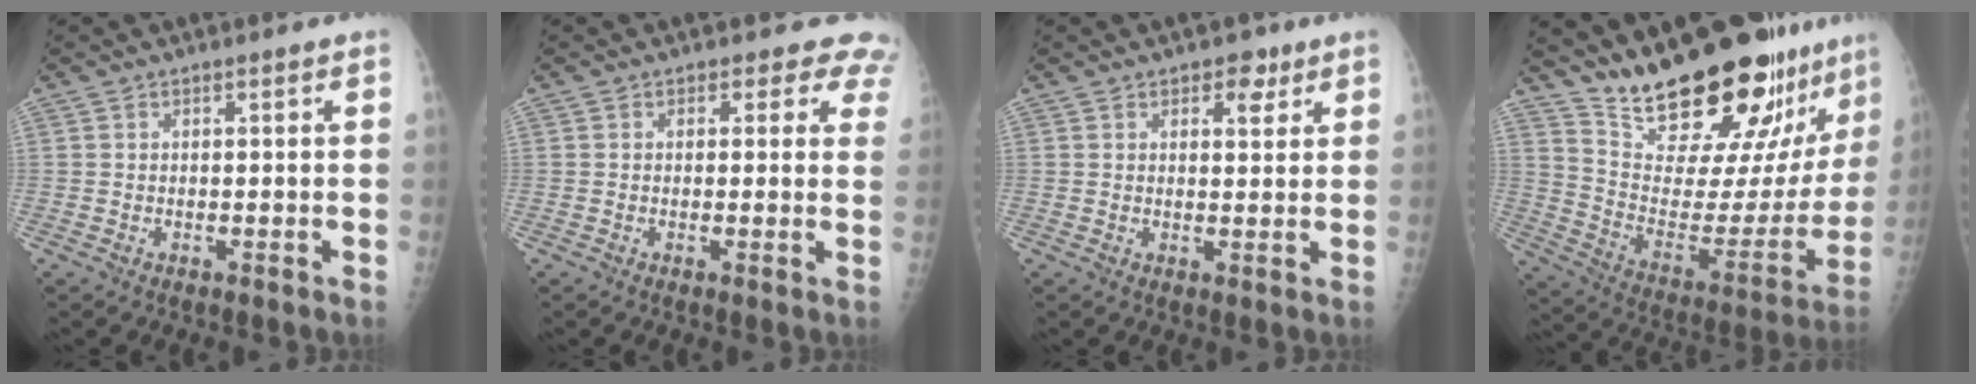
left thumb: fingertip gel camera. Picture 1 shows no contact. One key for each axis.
{"total": 5.6, "fx": 4.2, "fy": 3.4, "fz": 1.4, "tx": 0.026, "ty": -0.012, "tz": 0.023}
{"total": 4.2, "fx": 2.3, "fy": 2.5, "fz": 2.4, "tx": -0.010, "ty": -0.009, "tz": 0.027}
{"total": 28.6, "fx": 23.9, "fy": 7.1, "fz": 14.0, "tx": -0.183, "ty": -0.157, "tz": 0.348}